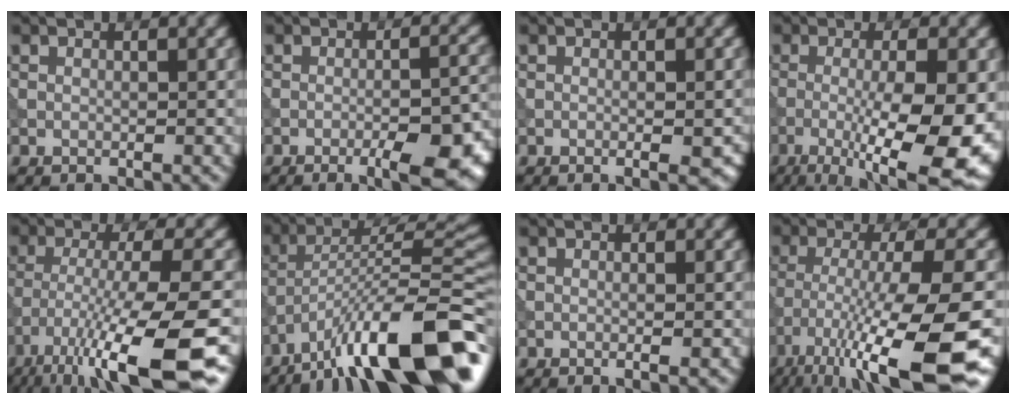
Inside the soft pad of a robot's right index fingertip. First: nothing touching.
{"total": 8.0, "force": [-3.7, 2.3, 6.7], "torque": [-0.094, -0.003, -0.044]}
{"total": 2.4, "force": [-0.7, 0.5, 2.2], "torque": [-0.031, -0.003, -0.006]}
{"total": 11.7, "force": [-2.9, 3.0, 10.9], "torque": [-0.169, -0.020, -0.038]}
{"total": 12.5, "force": [-7.4, 2.0, 9.9], "torque": [-0.162, -0.007, -0.126]}
{"total": 16.0, "force": [-9.8, 4.4, 11.8], "torque": [-0.192, 0.017, -0.169]}
{"total": 0.9, "force": [-0.2, 0.1, 0.9], "torque": [-0.011, -0.001, -0.006]}
{"total": 13.5, "force": [-7.6, 2.5, 10.9], "torque": [-0.188, -0.011, -0.127]}